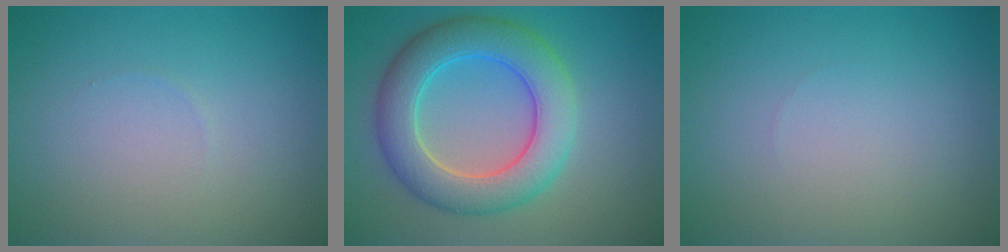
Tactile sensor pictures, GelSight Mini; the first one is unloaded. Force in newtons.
{"total": 7.3, "press": 7.3, "slide": 0.2}
{"total": 0.0}